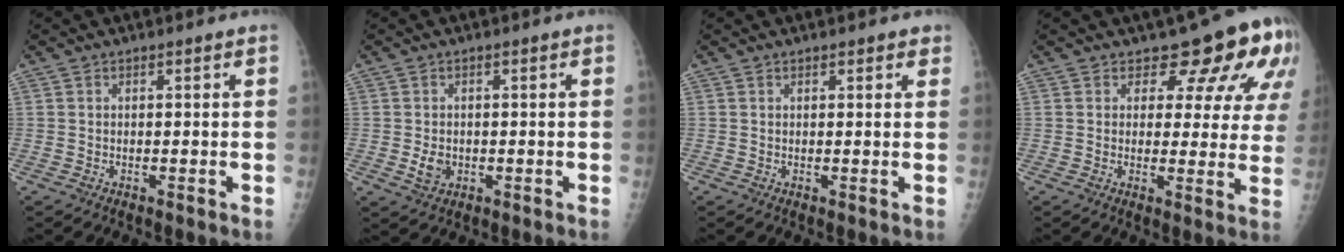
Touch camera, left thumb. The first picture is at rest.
{"total": 3.0, "force": [-0.4, 2.3, 1.8], "torque": [-0.027, -0.001, -0.003]}
{"total": 1.9, "force": [1.3, 0.8, 1.1], "torque": [-0.003, -0.003, 0.012]}
{"total": 10.5, "force": [7.5, 5.2, 5.3], "torque": [-0.020, -0.044, 0.072]}